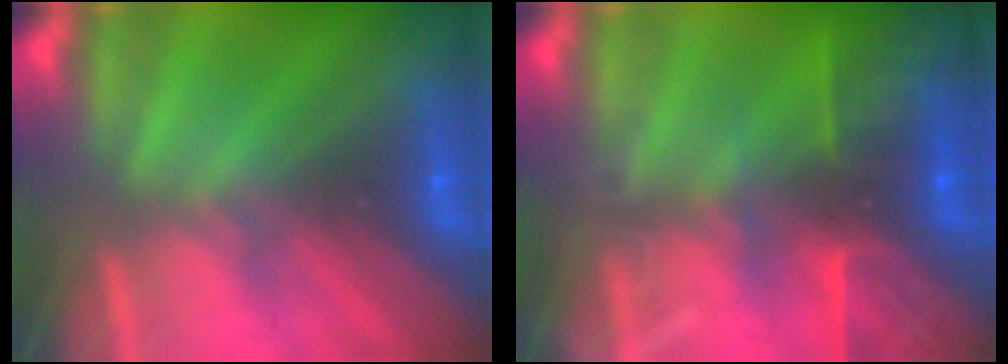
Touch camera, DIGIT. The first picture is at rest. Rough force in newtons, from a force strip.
{"total": 8.3}